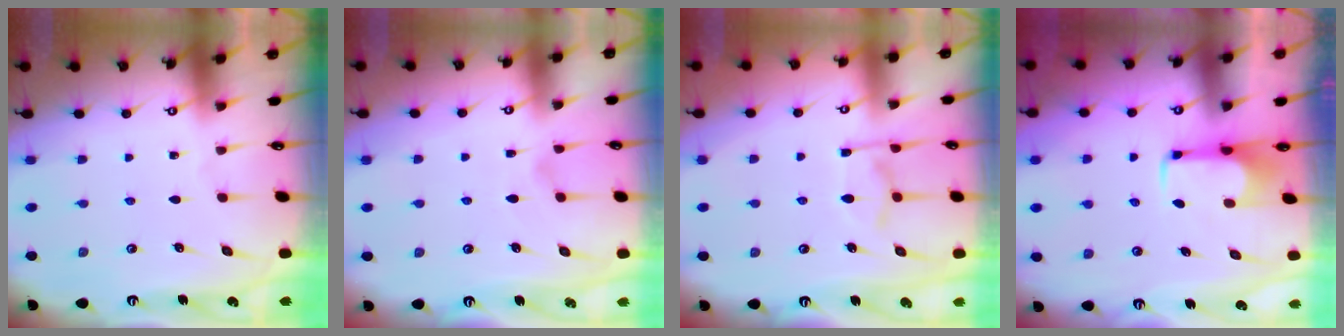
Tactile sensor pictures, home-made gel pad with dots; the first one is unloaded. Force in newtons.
{"total": 1.1, "press": 0.6, "slide": 1.0}
{"total": 9.7, "press": 9.6, "slide": 1.1}
{"total": 2.0, "press": 1.9, "slide": 0.4}